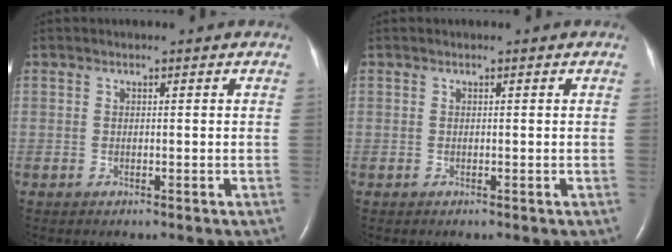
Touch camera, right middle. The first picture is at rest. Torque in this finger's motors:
{"motor_torque": [0.00, 0.00, 0.00, 0.00]}